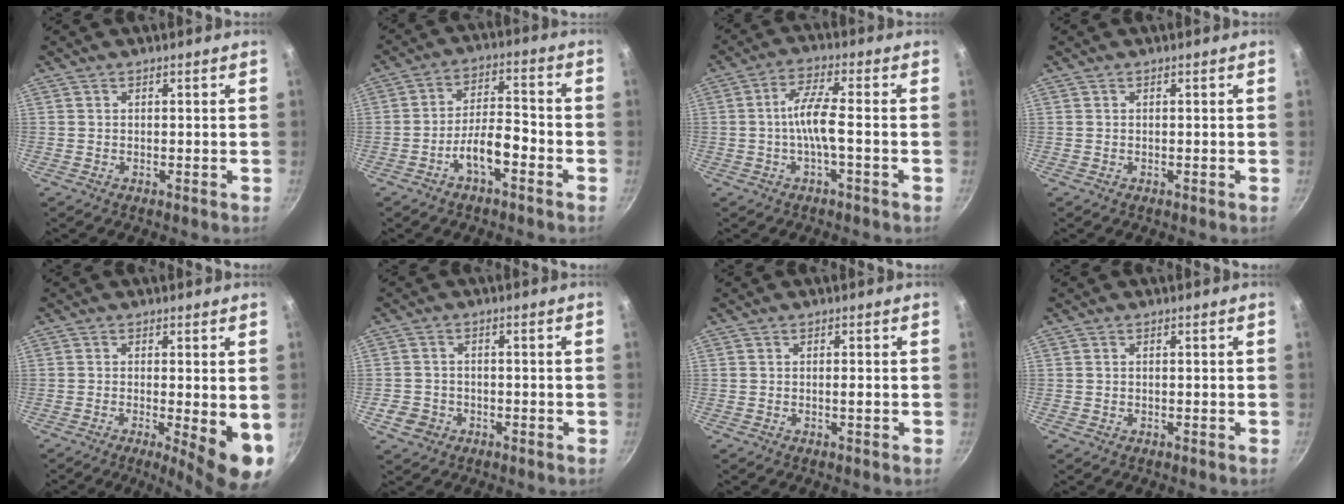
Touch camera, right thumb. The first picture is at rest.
{"total": 7.5, "force": [-3.9, 2.9, 5.8], "torque": [-0.092, 0.045, -0.069]}
{"total": 6.1, "force": [-1.3, 0.9, 5.9], "torque": [-0.128, 0.023, -0.030]}
{"total": 0.0}
{"total": 9.2, "force": [-1.8, 2.1, 8.8], "torque": [-0.107, -0.010, -0.018]}
{"total": 4.0, "force": [-1.7, 3.3, 1.3], "torque": [-0.020, 0.021, -0.026]}
{"total": 0.8, "force": [-0.2, 0.0, 0.8], "torque": [-0.017, 0.001, -0.005]}
{"total": 0.0}